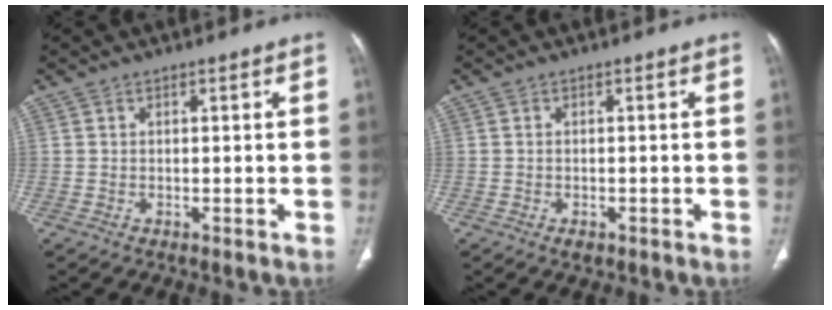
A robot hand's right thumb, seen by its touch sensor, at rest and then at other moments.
{"total": 1.3, "force": [-0.7, 0.9, 0.8], "torque": [-0.011, 0.003, -0.006]}